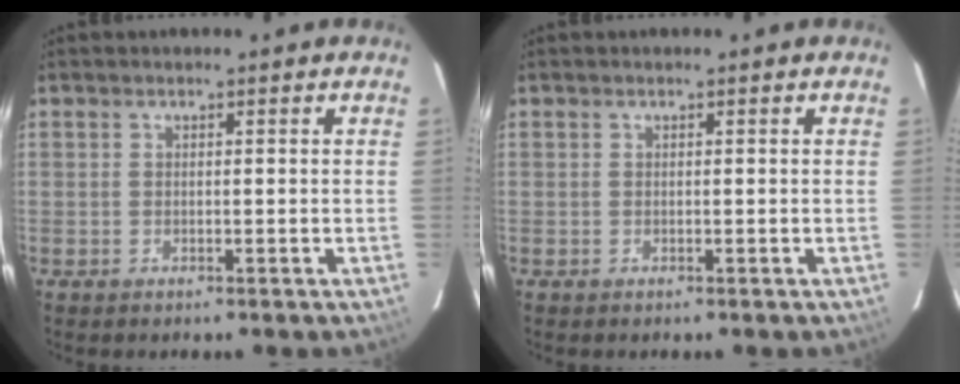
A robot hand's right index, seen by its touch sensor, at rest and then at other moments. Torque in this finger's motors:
{"motor_torque": [0.00, 0.00, 0.00, 0.00]}